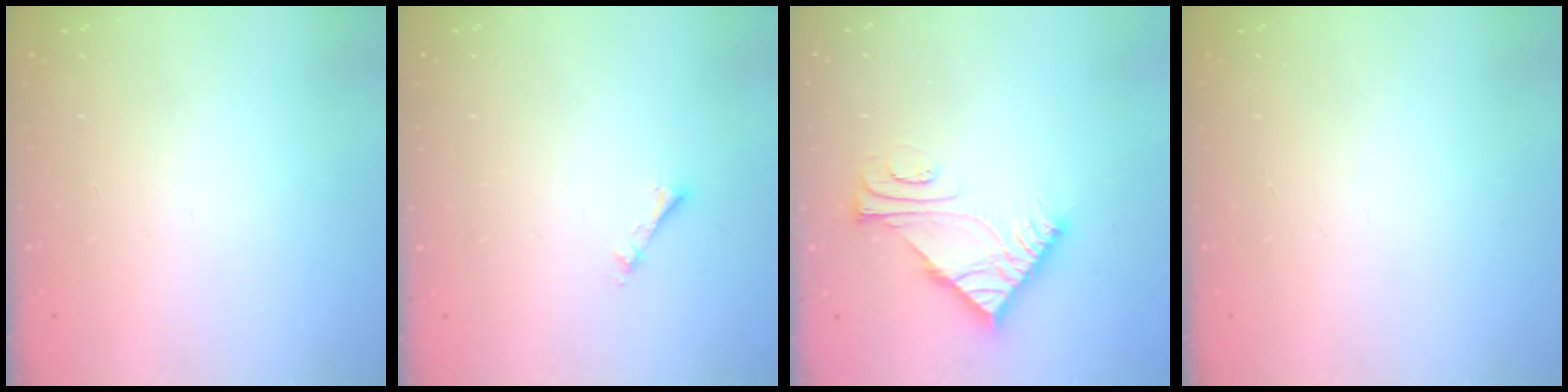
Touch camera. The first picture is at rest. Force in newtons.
{"total": 2.7, "press": 2.7, "slide": 0.4}
{"total": 6.8, "press": 6.8, "slide": 0.1}
{"total": 0.0}